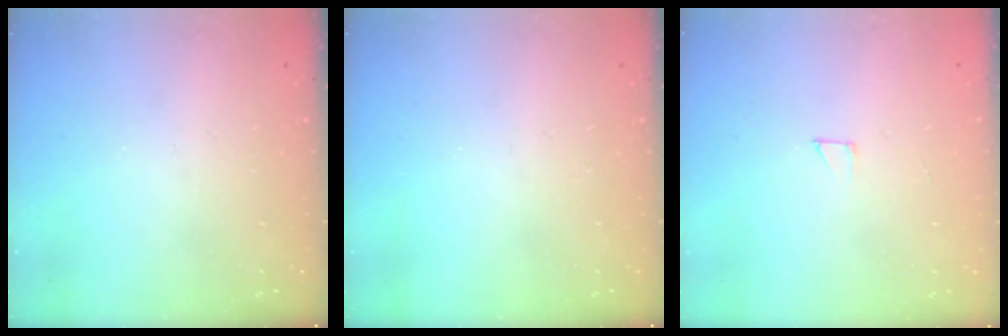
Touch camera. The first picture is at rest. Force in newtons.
{"total": 0.0}
{"total": 2.0, "press": 2.0, "slide": 0.0}